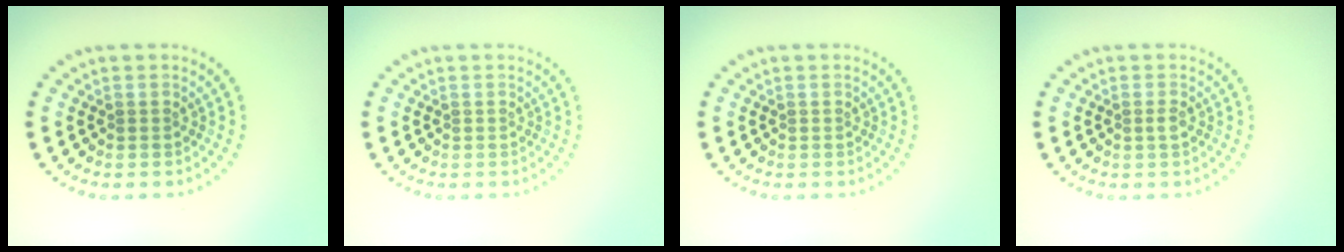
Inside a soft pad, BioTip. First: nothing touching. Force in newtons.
{"total": 0.0}
{"total": 0.0}
{"total": 0.7, "press": 0.6, "slide": 0.4}